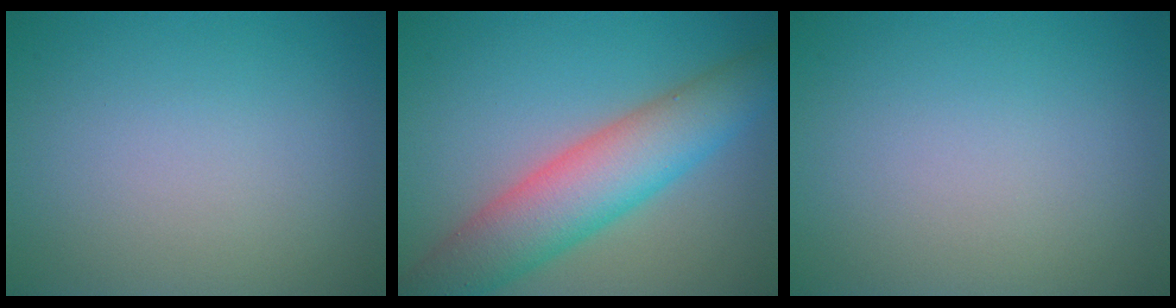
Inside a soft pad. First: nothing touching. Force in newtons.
{"total": 8.0, "press": 8.0, "slide": 0.3}
{"total": 0.0}